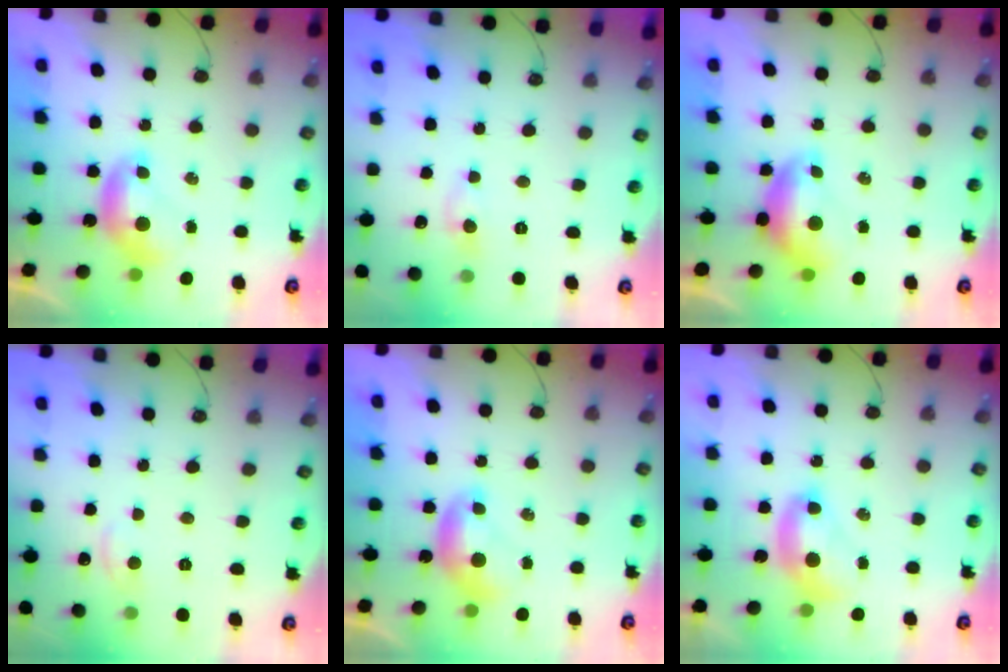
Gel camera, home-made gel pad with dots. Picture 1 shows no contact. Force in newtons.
{"total": 0.7, "press": 0.6, "slide": 0.4}
{"total": 0.9, "press": 0.7, "slide": 0.5}
{"total": 1.1, "press": 0.8, "slide": 0.7}
{"total": 0.0}
{"total": 2.7, "press": 2.7, "slide": 0.1}